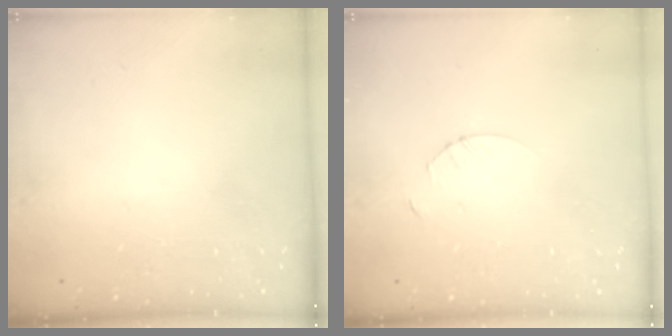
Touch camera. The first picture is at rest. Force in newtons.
{"total": 3.2, "press": 3.2, "slide": 0.3}